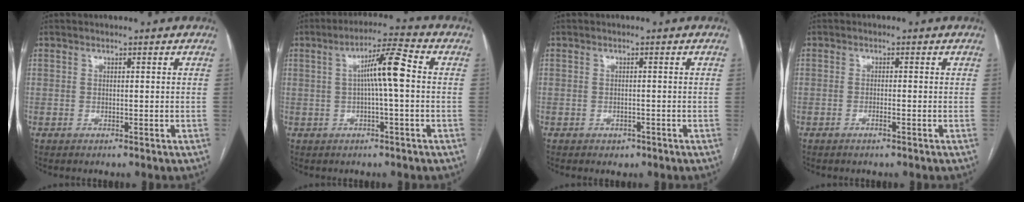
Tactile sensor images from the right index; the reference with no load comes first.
{"total": 7.3, "force": [0.5, 0.3, 7.2], "torque": [-0.123, 0.020, 0.005]}
{"total": 1.4, "force": [-0.9, 0.9, 0.5], "torque": [-0.010, 0.001, -0.007]}
{"total": 1.1, "force": [-0.6, 0.0, 0.9], "torque": [-0.020, 0.000, -0.011]}